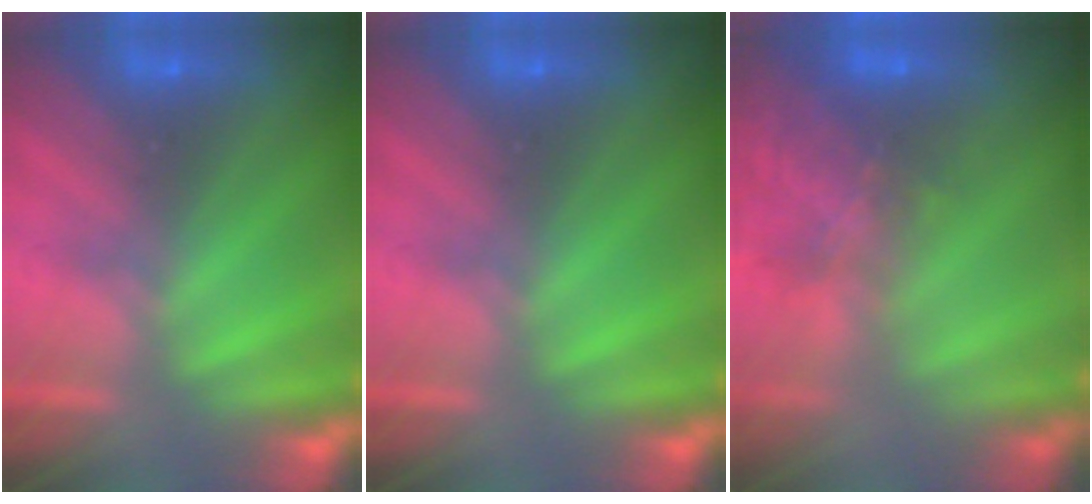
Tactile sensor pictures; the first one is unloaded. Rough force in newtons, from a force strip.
{"total": 0.0}
{"total": 7.9}